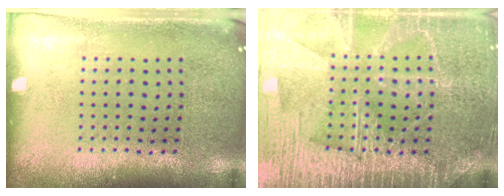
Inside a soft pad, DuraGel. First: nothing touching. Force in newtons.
{"total": 6.5, "press": 6.4, "slide": 0.9}